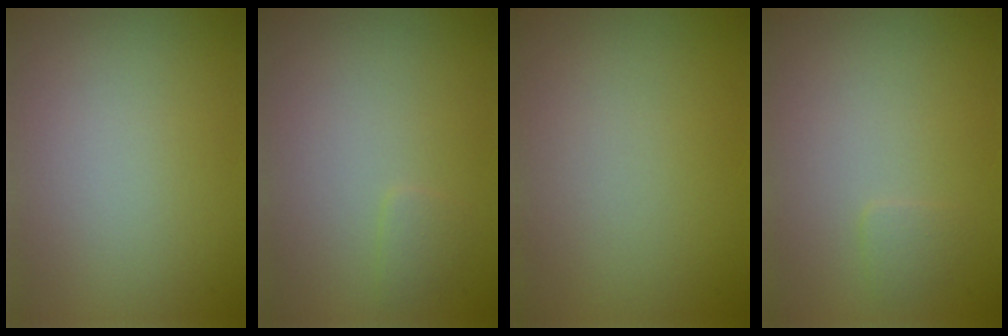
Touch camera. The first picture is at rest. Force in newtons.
{"total": 0.7, "press": 0.7, "slide": 0.1}
{"total": 0.0}
{"total": 0.8, "press": 0.8, "slide": 0.1}